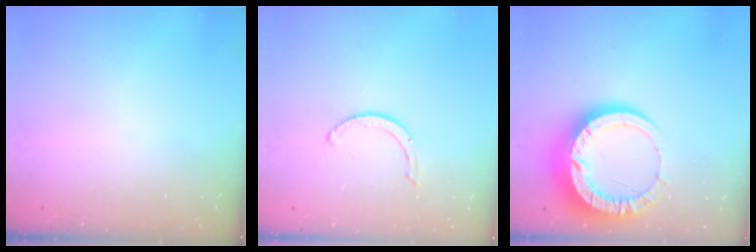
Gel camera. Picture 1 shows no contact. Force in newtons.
{"total": 3.8, "press": 3.8, "slide": 0.3}
{"total": 16.0, "press": 15.9, "slide": 1.7}